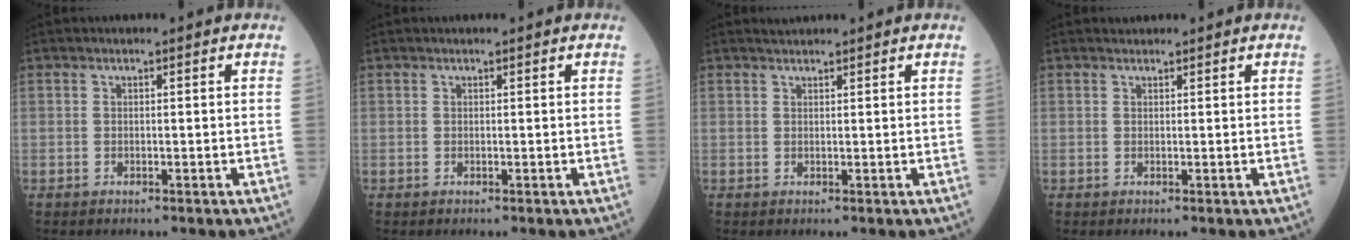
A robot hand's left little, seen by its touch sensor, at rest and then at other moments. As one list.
[{"total": 0.0}, {"total": 1.1, "force": [1.0, 0.1, 0.1], "torque": [-0.010, 0.009, 0.022]}, {"total": 0.7, "force": [0.6, 0.2, -0.1], "torque": [-0.006, 0.004, 0.010]}]